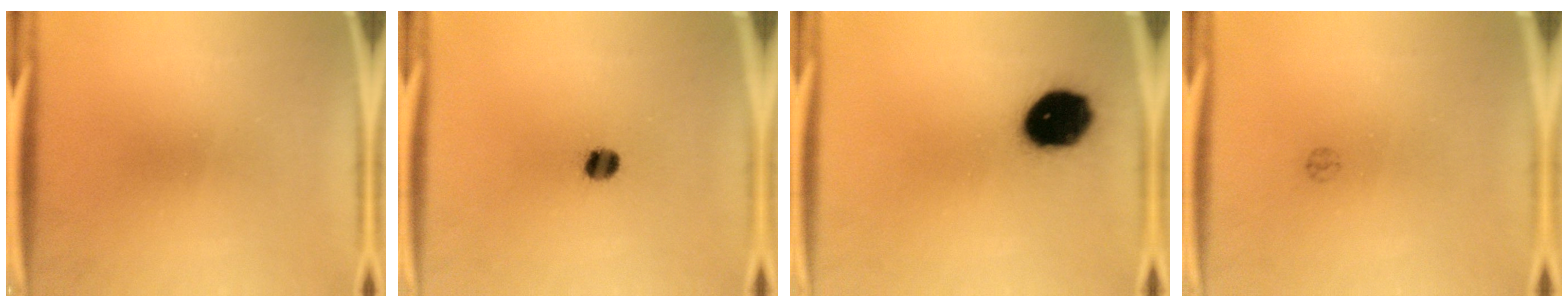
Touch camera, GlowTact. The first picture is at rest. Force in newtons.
{"total": 3.5}
{"total": 15.4}
{"total": 1.0}